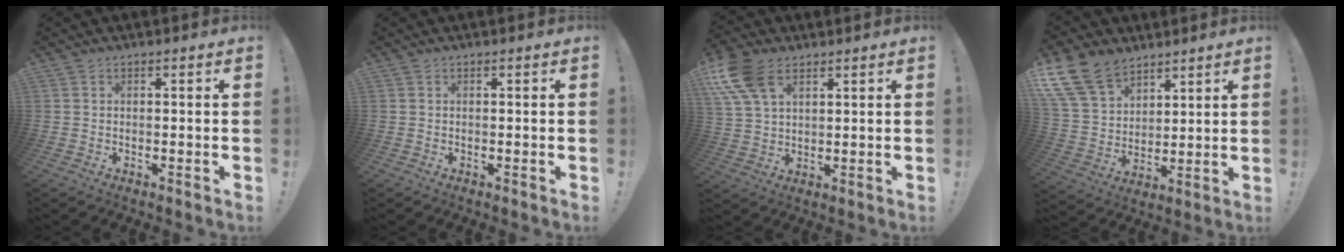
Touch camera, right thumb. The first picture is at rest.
{"total": 0.0}
{"total": 12.1, "force": [6.0, 7.0, 7.9], "torque": [-0.156, -0.014, 0.117]}
{"total": 16.3, "force": [11.2, 9.6, 6.9], "torque": [-0.135, -0.066, 0.218]}